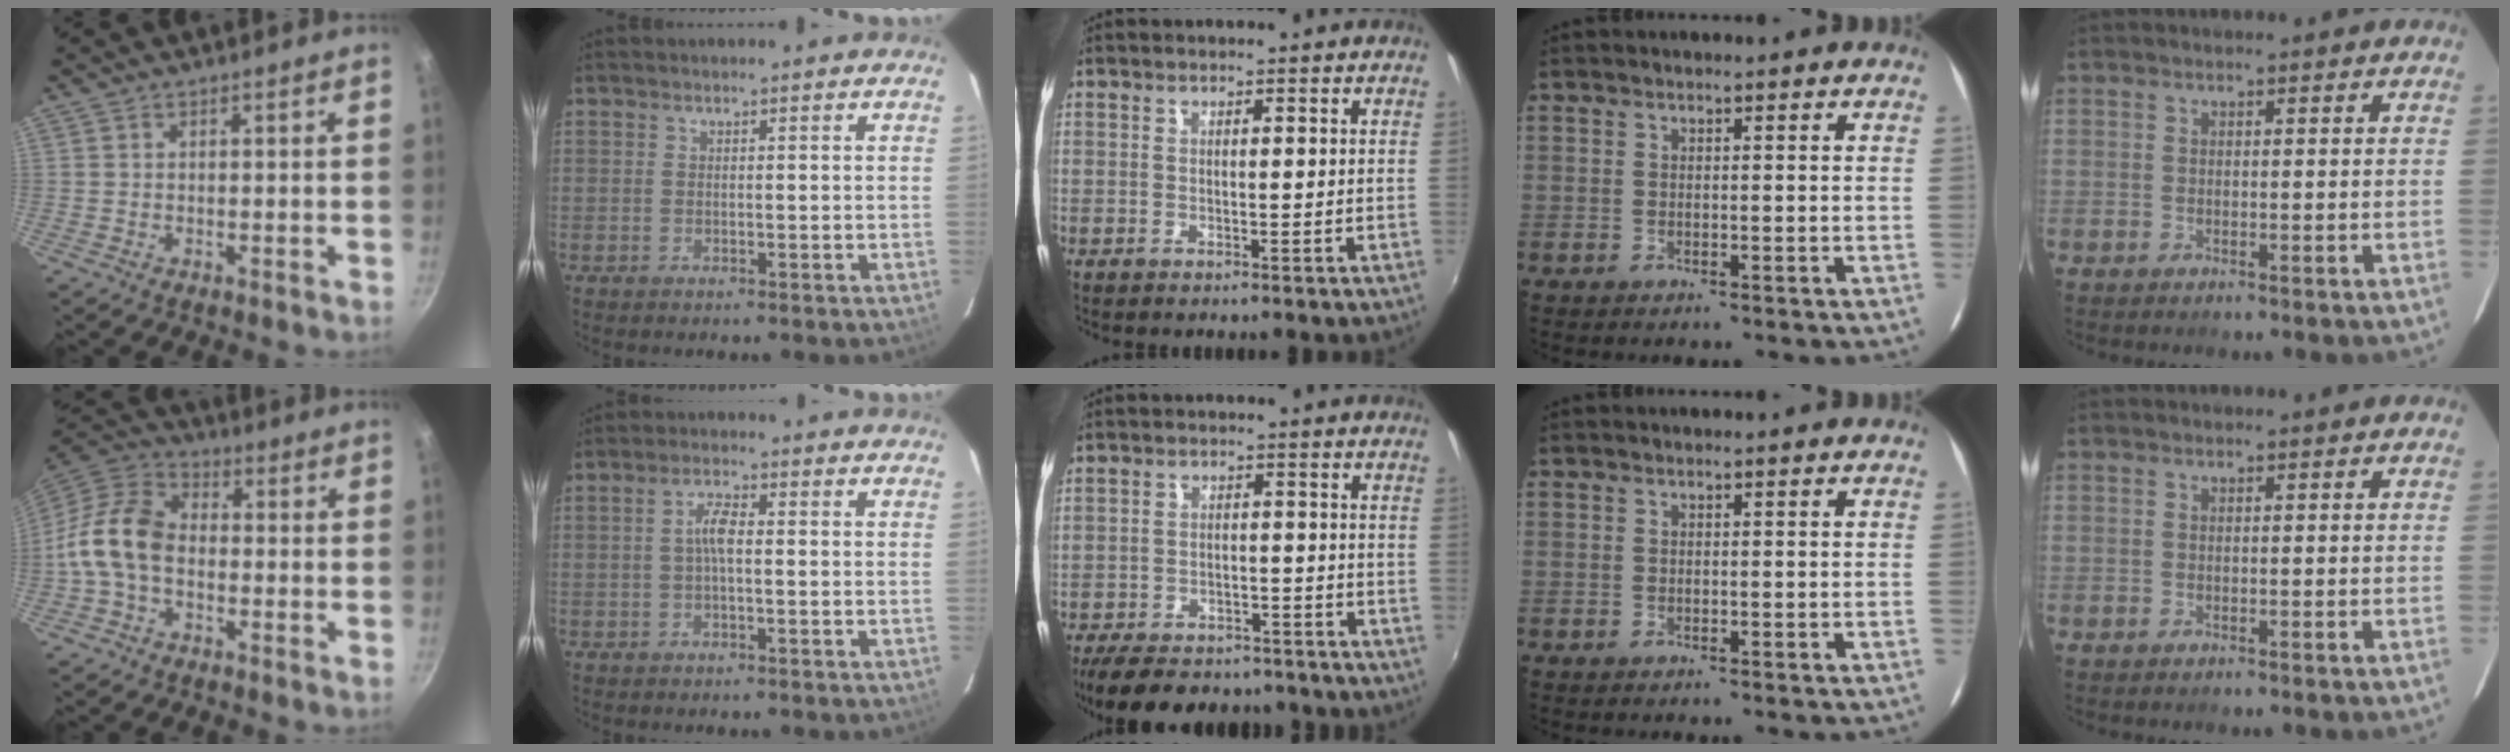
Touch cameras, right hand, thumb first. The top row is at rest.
{"thumb": {"total": 11.8, "force": [-2.0, 8.1, 8.4], "torque": [-0.147, 0.038, -0.062]}, "index": {"total": 3.2, "force": [-0.2, 0.9, 3.1], "torque": [-0.062, 0.009, -0.003]}, "middle": {"total": 14.3, "force": [-11.5, 6.2, 5.8], "torque": [-0.135, 0.000, -0.162]}}